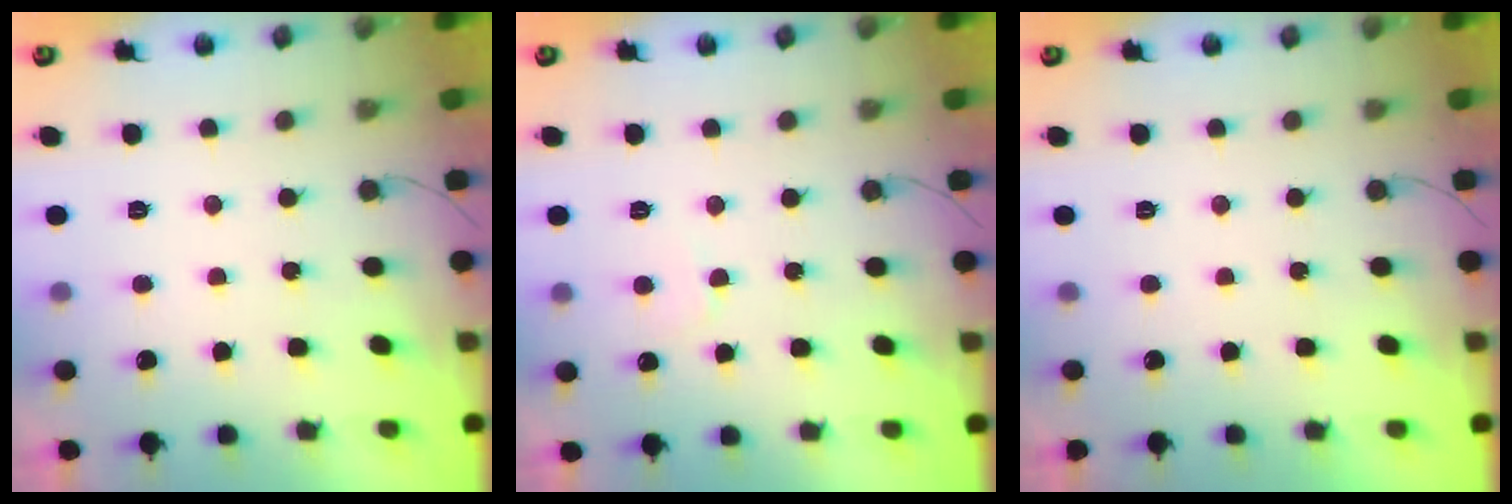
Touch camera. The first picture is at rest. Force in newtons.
{"total": 3.6, "press": 3.6, "slide": 0.3}
{"total": 1.8, "press": 1.8, "slide": 0.0}